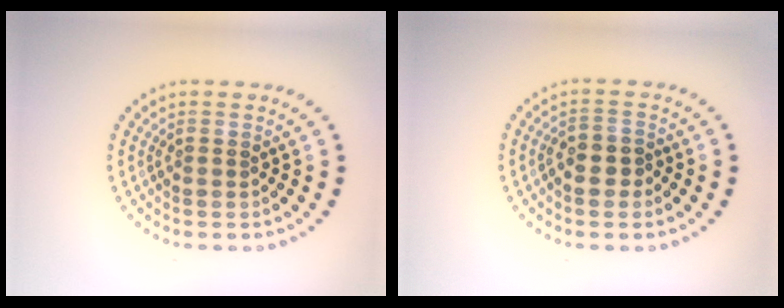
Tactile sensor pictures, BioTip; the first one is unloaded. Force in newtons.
{"total": 2.3, "press": 2.2, "slide": 0.8}